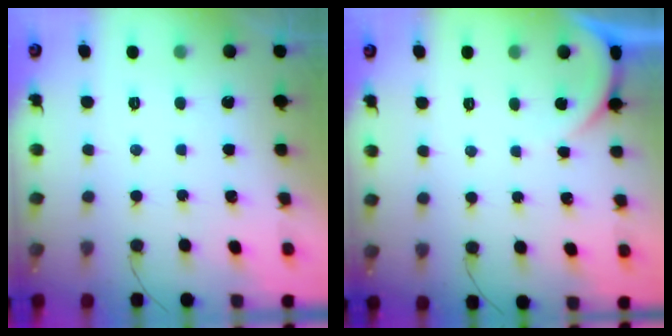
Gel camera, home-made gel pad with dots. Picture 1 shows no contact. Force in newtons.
{"total": 1.6, "press": 1.6, "slide": 0.1}